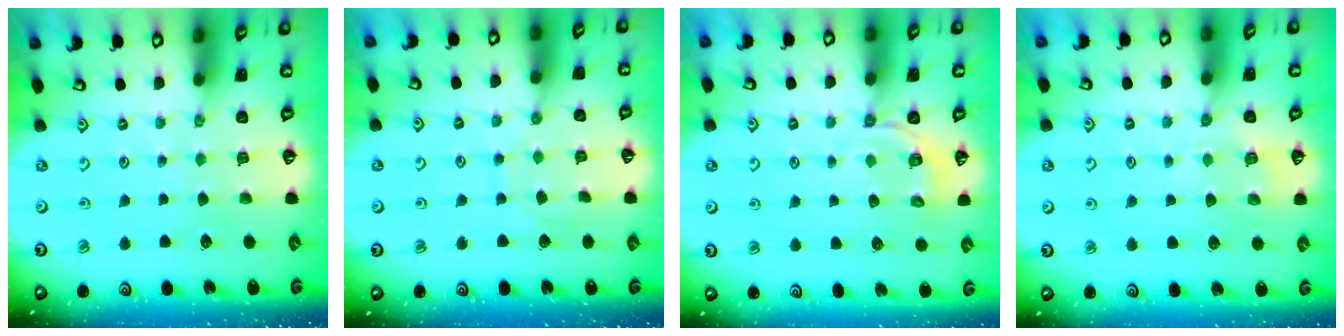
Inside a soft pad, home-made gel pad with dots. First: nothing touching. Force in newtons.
{"total": 6.8, "press": 6.8, "slide": 0.6}
{"total": 4.5, "press": 4.1, "slide": 1.8}
{"total": 5.7, "press": 5.5, "slide": 1.4}